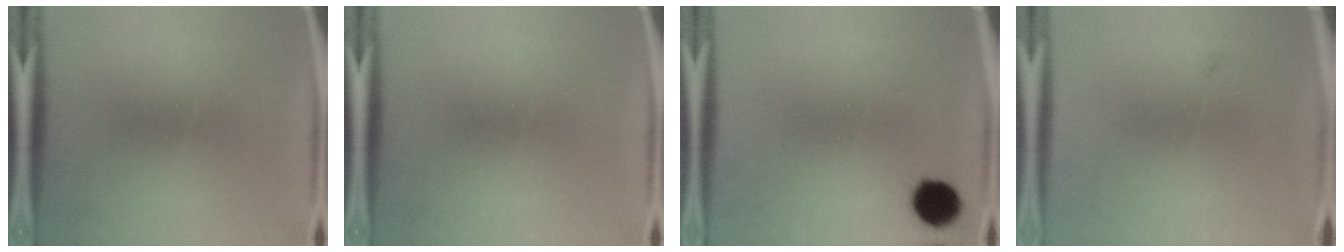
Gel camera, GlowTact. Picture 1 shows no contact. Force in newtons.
{"total": 0.0}
{"total": 8.4}
{"total": 0.7}